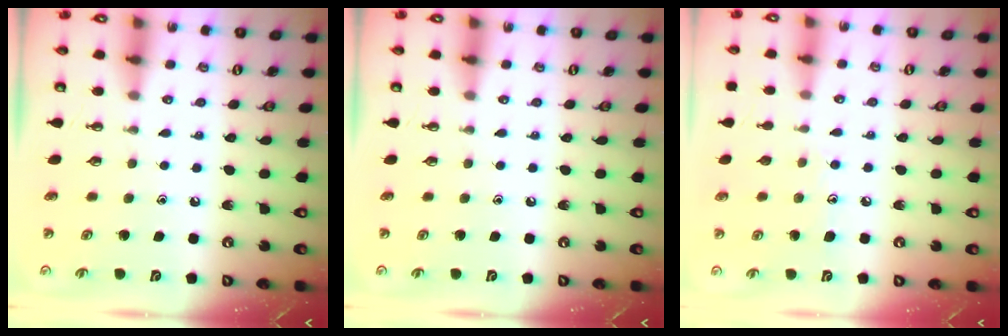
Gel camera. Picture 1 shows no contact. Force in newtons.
{"total": 0.0}
{"total": 5.7, "press": 5.7, "slide": 0.5}